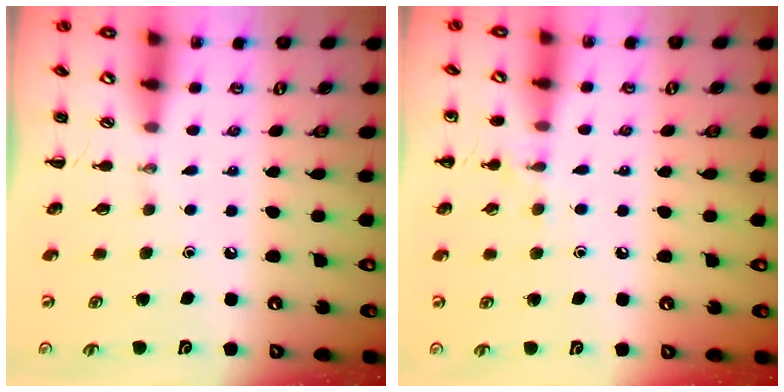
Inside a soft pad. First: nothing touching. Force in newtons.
{"total": 7.1, "press": 6.8, "slide": 2.0}